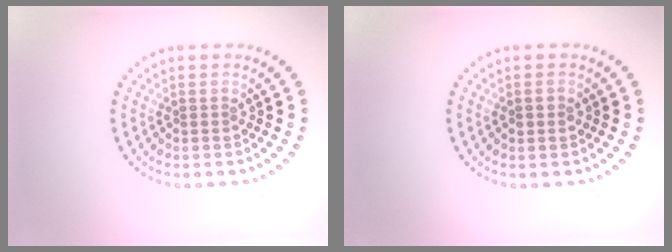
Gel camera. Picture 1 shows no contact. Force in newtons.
{"total": 1.3, "press": 1.3, "slide": 0.1}